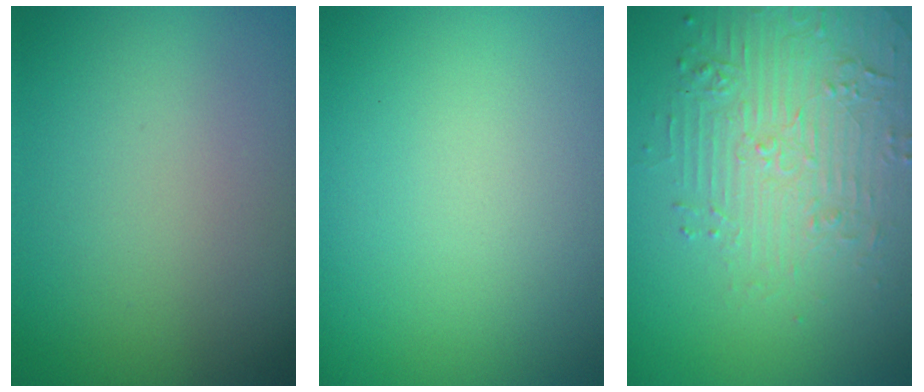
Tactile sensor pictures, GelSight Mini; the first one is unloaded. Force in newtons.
{"total": 0.0}
{"total": 4.9, "press": 3.7, "slide": 3.2}